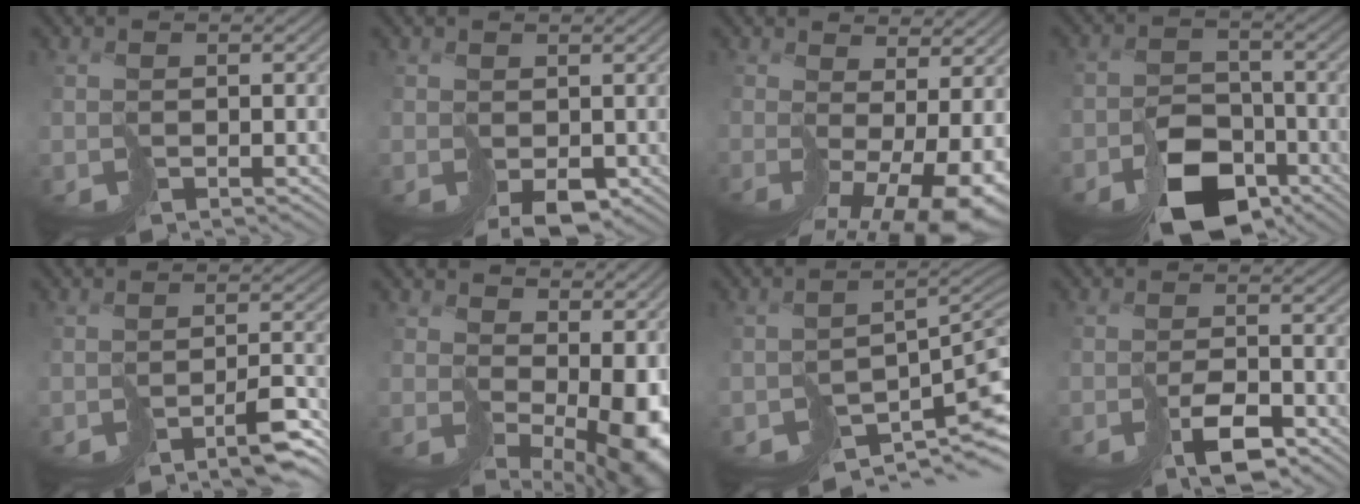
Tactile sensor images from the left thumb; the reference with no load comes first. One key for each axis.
{"total": 3.0, "fx": -0.4, "fy": 2.1, "fz": 2.1, "tx": -0.044, "ty": -0.007, "tz": 0.002}
{"total": 9.4, "fx": -2.6, "fy": 3.1, "fz": 8.5, "tx": -0.131, "ty": -0.035, "tz": -0.011}
{"total": 8.4, "fx": -5.4, "fy": 5.0, "fz": 4.1, "tx": -0.061, "ty": -0.012, "tz": -0.091}
{"total": 4.3, "fx": -3.1, "fy": 0.5, "fz": 2.9, "tx": -0.027, "ty": 0.006, "tz": -0.050}
{"total": 13.4, "fx": 1.6, "fy": 8.5, "fz": 10.3, "tx": -0.174, "ty": -0.047, "tz": 0.091}
{"total": 6.9, "fx": -3.9, "fy": 2.6, "fz": 5.0, "tx": -0.065, "ty": -0.024, "tz": -0.043}
{"total": 3.9, "fx": -2.4, "fy": 1.1, "fz": 2.9, "tx": -0.039, "ty": 0.005, "tz": -0.040}